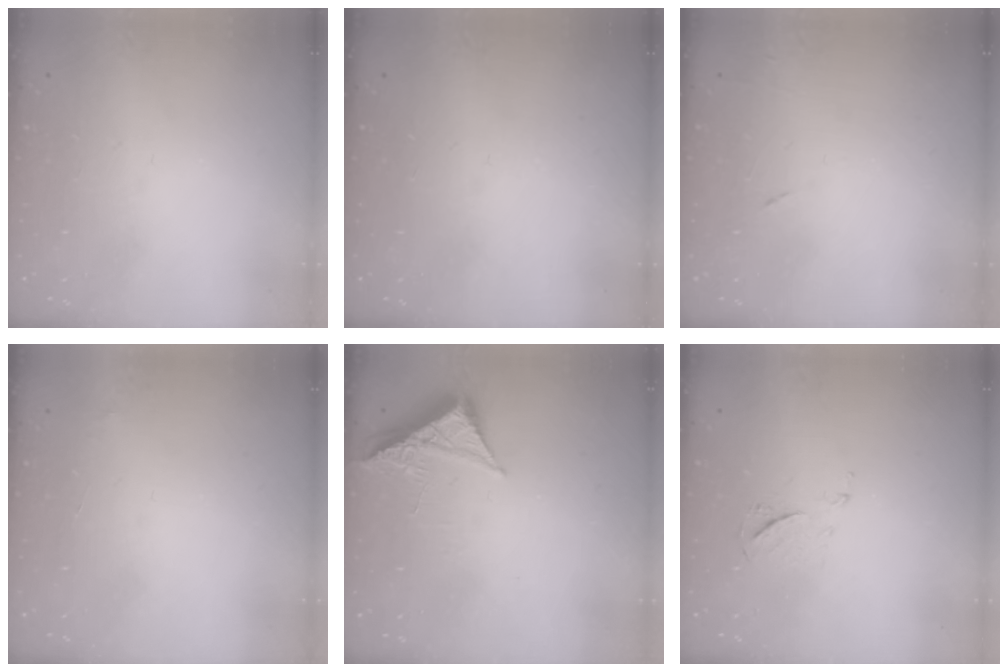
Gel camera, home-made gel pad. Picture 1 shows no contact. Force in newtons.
{"total": 0.0}
{"total": 4.6, "press": 4.6, "slide": 0.6}
{"total": 4.0, "press": 4.0, "slide": 0.2}
{"total": 6.5, "press": 6.5, "slide": 0.7}
{"total": 6.1, "press": 6.0, "slide": 0.7}